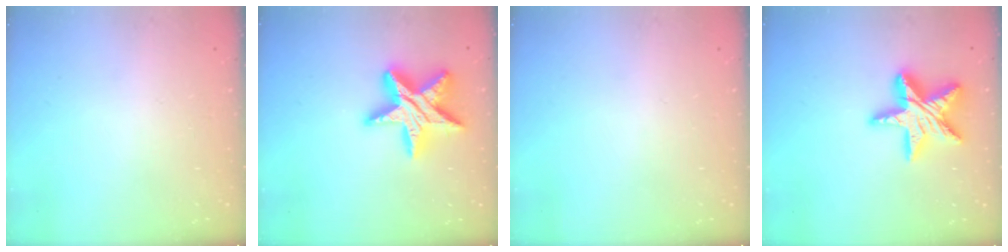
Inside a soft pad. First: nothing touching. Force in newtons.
{"total": 18.6, "press": 18.6, "slide": 1.3}
{"total": 0.0}
{"total": 17.6, "press": 17.6, "slide": 1.4}